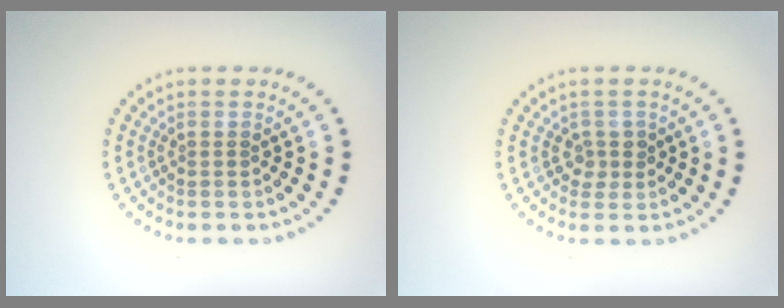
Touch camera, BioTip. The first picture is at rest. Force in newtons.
{"total": 1.5, "press": 1.3, "slide": 0.7}